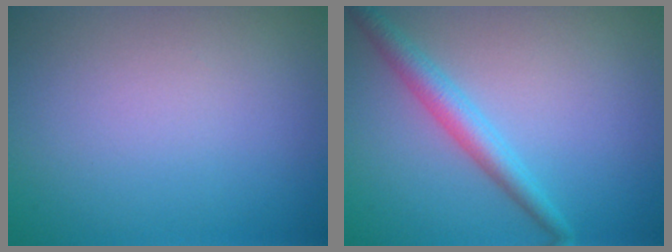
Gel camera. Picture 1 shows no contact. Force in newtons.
{"total": 3.0, "press": 3.0, "slide": 0.1}